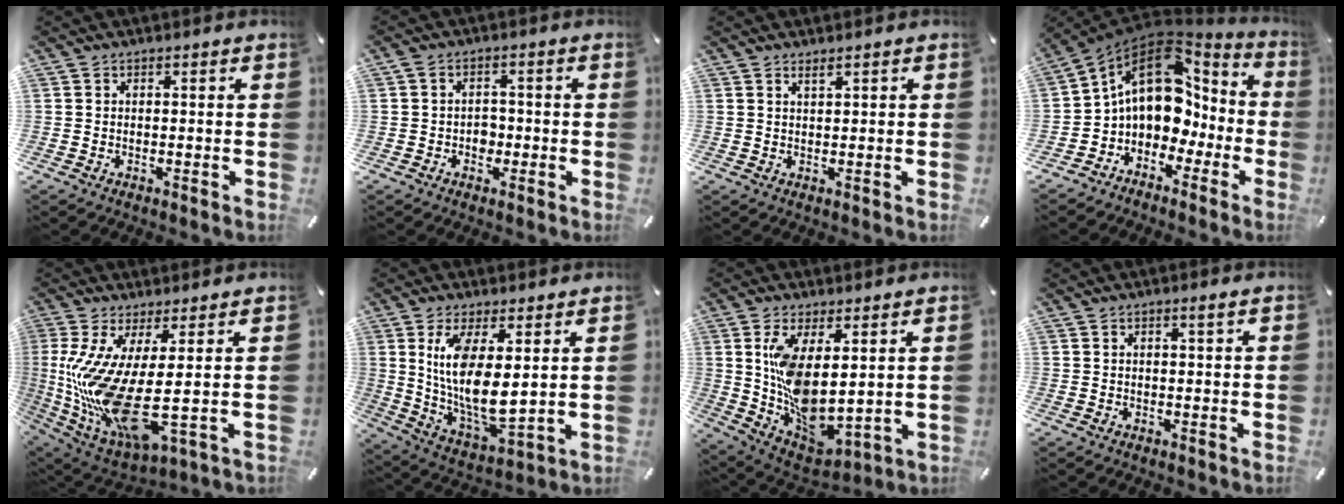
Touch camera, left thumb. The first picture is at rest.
{"total": 3.2, "force": [-0.7, 2.8, 1.3], "torque": [-0.027, 0.004, -0.014]}
{"total": 1.2, "force": [0.8, 0.3, 0.8], "torque": [-0.016, -0.001, 0.015]}
{"total": 15.3, "force": [2.9, 11.8, 9.3], "torque": [-0.149, -0.014, 0.053]}
{"total": 17.8, "force": [0.2, 4.4, 17.3], "torque": [-0.376, -0.043, 0.006]}
{"total": 13.0, "force": [4.5, 5.4, 11.0], "torque": [-0.218, -0.038, 0.081]}
{"total": 11.9, "force": [3.4, 6.1, 9.6], "torque": [-0.182, -0.044, 0.077]}
{"total": 1.1, "force": [0.4, 0.1, 1.0], "torque": [-0.020, 0.002, 0.006]}